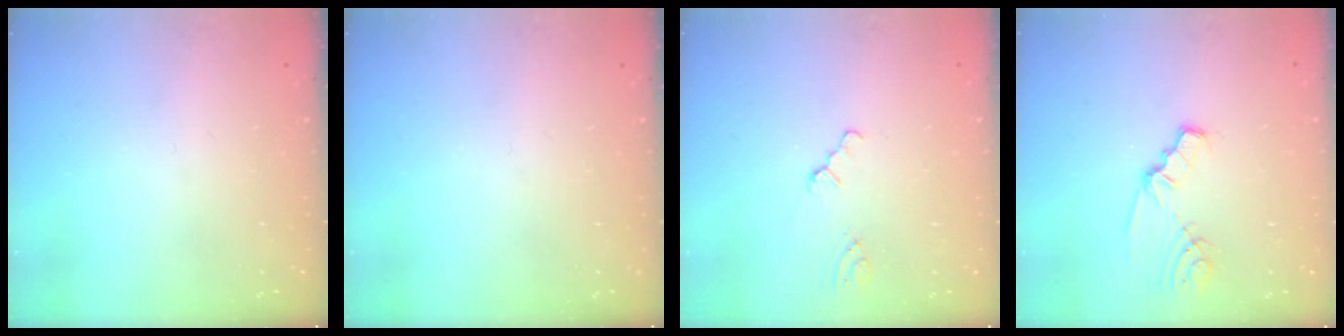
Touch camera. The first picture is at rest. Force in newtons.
{"total": 0.0}
{"total": 0.0}
{"total": 2.5, "press": 2.5, "slide": 0.4}